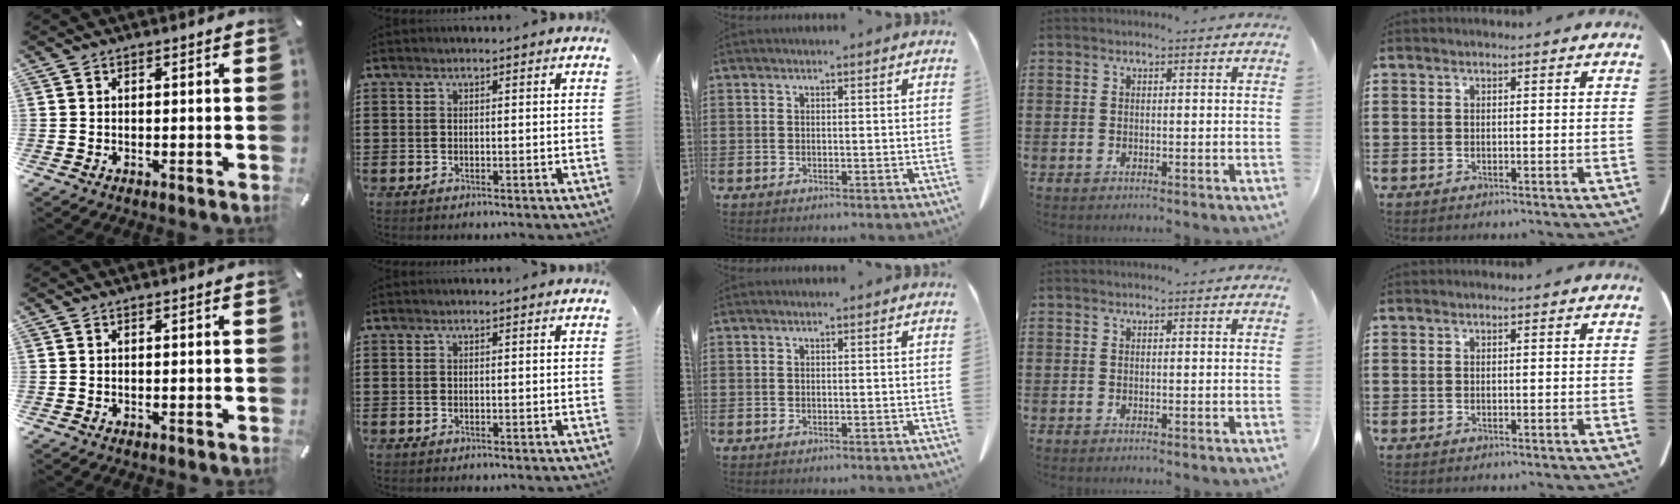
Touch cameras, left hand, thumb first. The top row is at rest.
{}